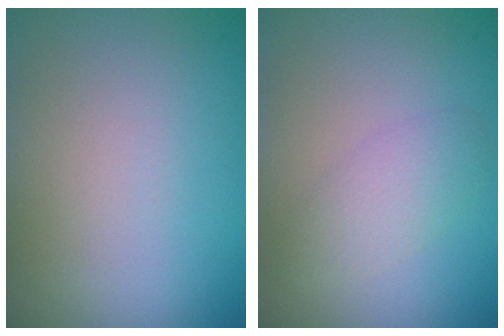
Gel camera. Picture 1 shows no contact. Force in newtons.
{"total": 2.4, "press": 2.4, "slide": 0.1}